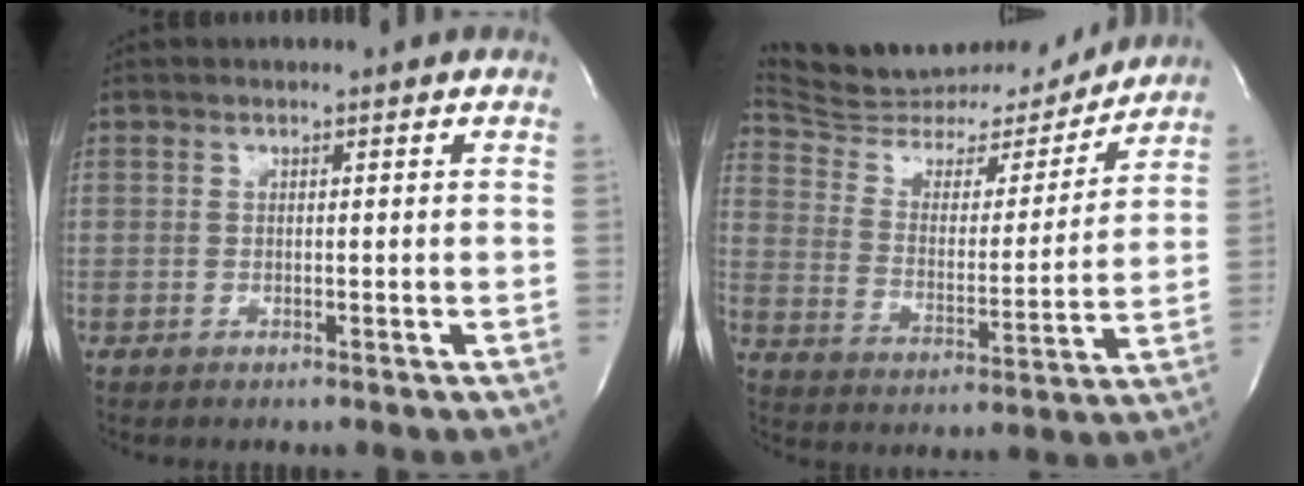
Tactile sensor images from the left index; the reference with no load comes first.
{"total": 20.1, "force": [19.2, 4.1, 4.0], "torque": [-0.070, -0.022, 0.294]}